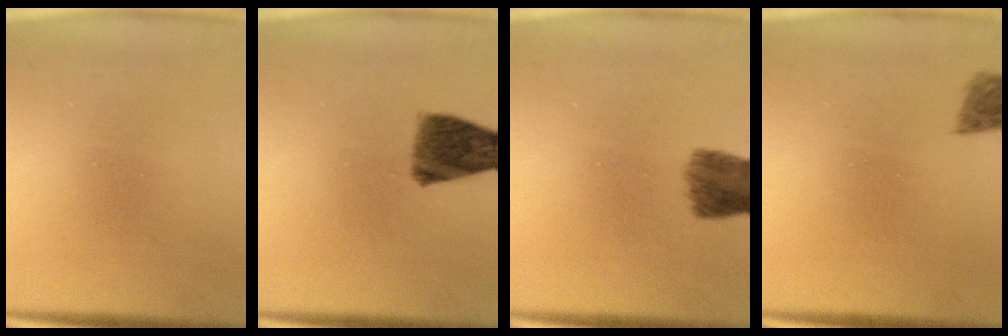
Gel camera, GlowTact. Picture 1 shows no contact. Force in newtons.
{"total": 8.3}
{"total": 6.6}
{"total": 2.7}